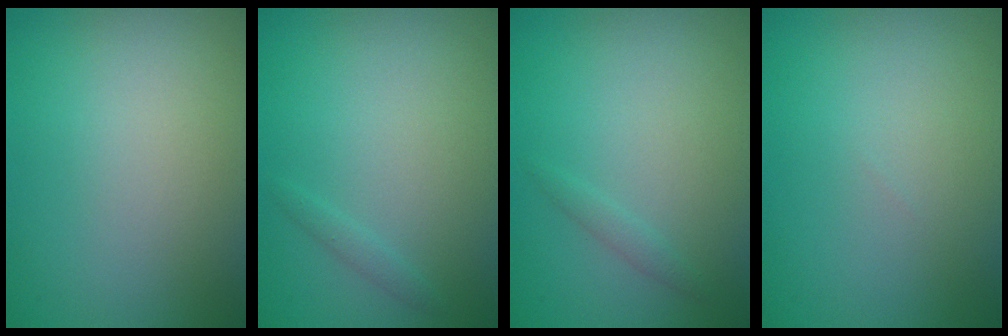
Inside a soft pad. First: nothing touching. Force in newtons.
{"total": 0.8, "press": 0.8, "slide": 0.1}
{"total": 0.8, "press": 0.8, "slide": 0.0}
{"total": 0.0}